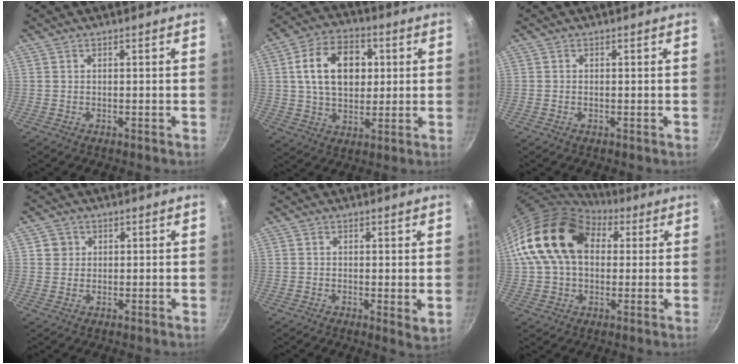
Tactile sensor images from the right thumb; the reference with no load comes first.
{"total": 15.1, "force": [2.9, 10.5, 10.4], "torque": [-0.145, 0.010, 0.041]}
{"total": 0.0}
{"total": 2.8, "force": [0.7, 2.6, 0.5], "torque": [0.006, 0.006, 0.006]}
{"total": 2.9, "force": [0.4, 1.0, 2.7], "torque": [-0.039, -0.009, 0.004]}
{"total": 17.5, "force": [4.6, 12.4, 11.6], "torque": [-0.182, 0.019, 0.066]}